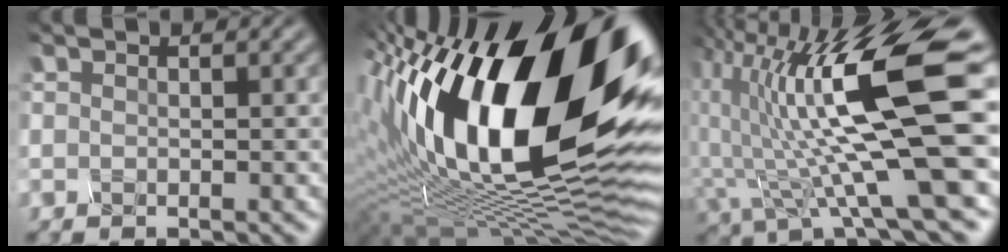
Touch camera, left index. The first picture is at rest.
{"total": 20.2, "force": [4.3, 9.0, 17.6], "torque": [-0.308, 0.025, 0.060]}
{"total": 13.0, "force": [2.1, 2.7, 12.5], "torque": [-0.216, 0.000, 0.040]}